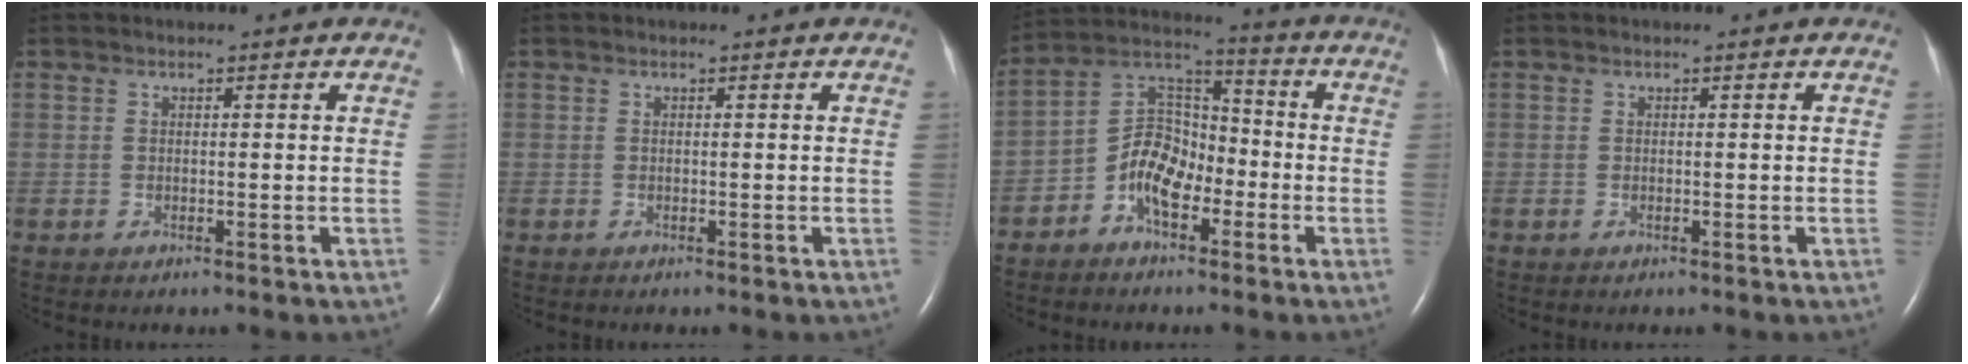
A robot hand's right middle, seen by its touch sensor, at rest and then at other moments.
{"total": 0.0}
{"total": 8.7, "force": [-3.8, 5.2, 5.9], "torque": [-0.120, 0.030, -0.073]}
{"total": 0.0}